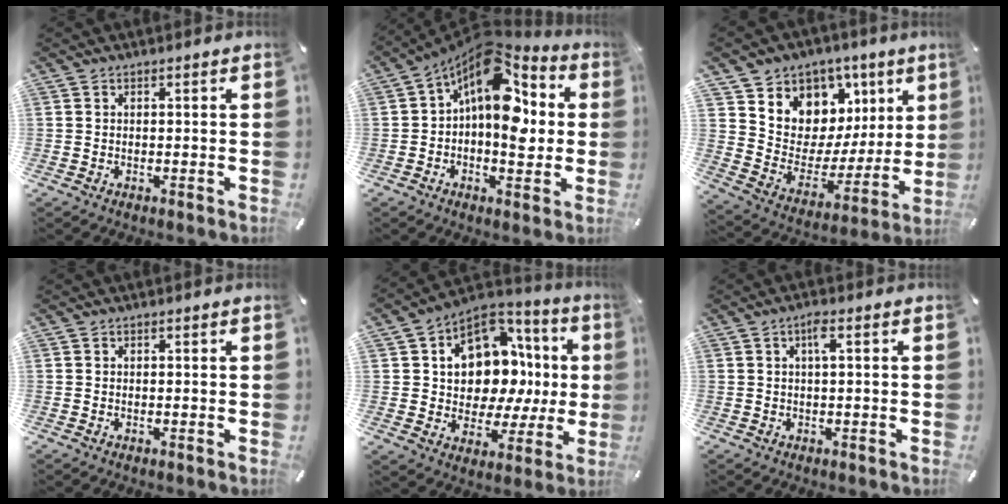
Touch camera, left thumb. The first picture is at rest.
{"total": 15.1, "force": [4.1, 8.9, 11.5], "torque": [-0.186, -0.052, 0.064]}
{"total": 9.2, "force": [4.9, 7.8, 0.5], "torque": [-0.005, -0.076, 0.093]}
{"total": 0.0}
{"total": 13.5, "force": [2.7, 10.8, 7.5], "torque": [-0.105, -0.041, 0.049]}
{"total": 2.8, "force": [0.6, 0.5, 2.7], "torque": [-0.054, 0.005, 0.009]}